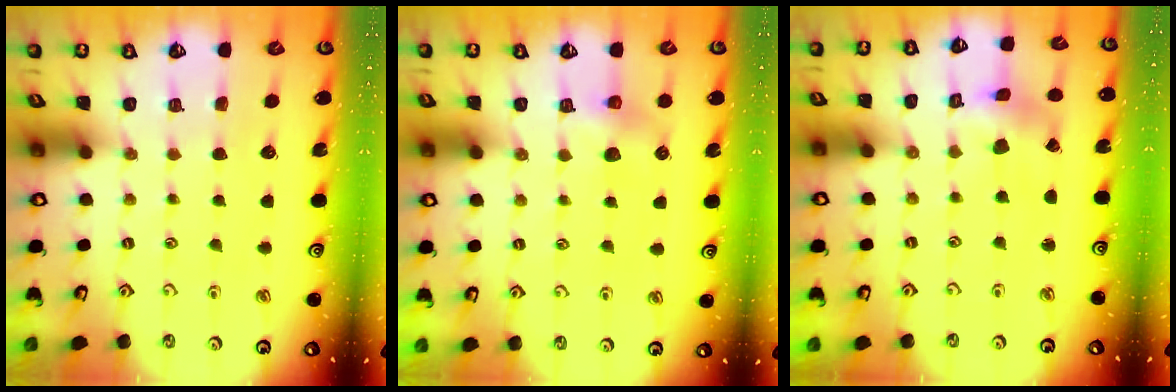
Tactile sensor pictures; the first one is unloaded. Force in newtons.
{"total": 6.3, "press": 6.3, "slide": 0.6}
{"total": 5.2, "press": 5.1, "slide": 0.6}